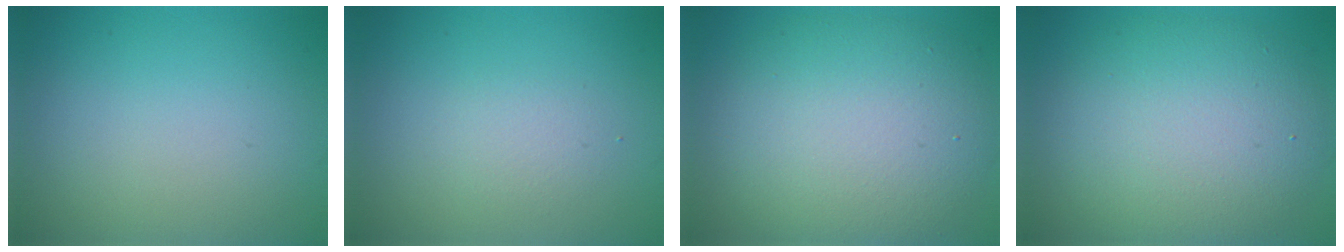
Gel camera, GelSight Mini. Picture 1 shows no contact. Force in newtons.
{"total": 1.4, "press": 1.4, "slide": 0.0}
{"total": 9.9, "press": 9.9, "slide": 1.0}
{"total": 9.2, "press": 9.1, "slide": 0.9}